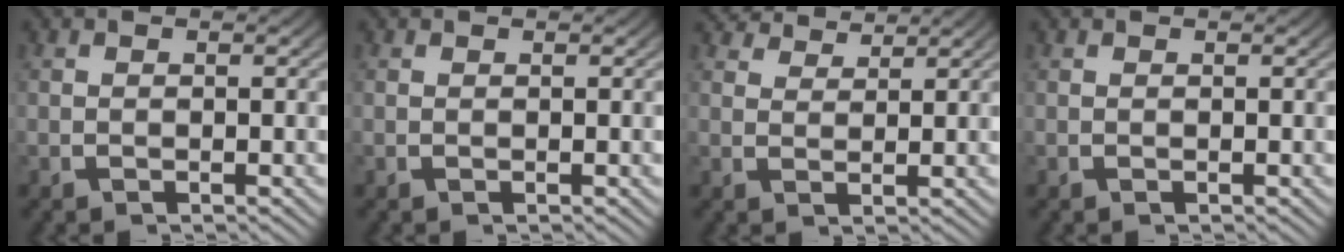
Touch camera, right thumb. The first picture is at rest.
{"total": 0.0}
{"total": 3.2, "force": [3.1, 0.5, 0.5], "torque": [-0.006, 0.004, 0.056]}
{"total": 0.0}